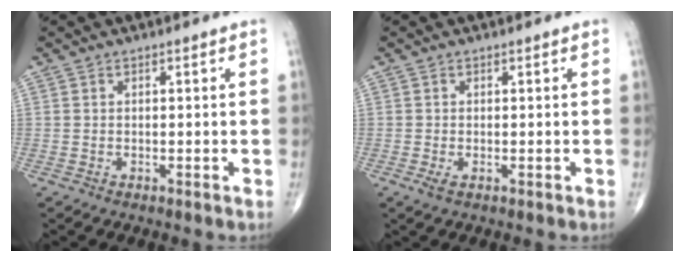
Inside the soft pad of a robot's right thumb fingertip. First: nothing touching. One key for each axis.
{"total": 0.9, "fx": -0.1, "fy": 0.4, "fz": 0.8, "tx": -0.016, "ty": -0.002, "tz": -0.001}